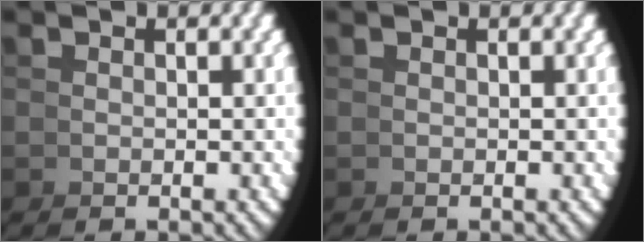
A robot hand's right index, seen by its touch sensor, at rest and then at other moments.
{"total": 0.0}